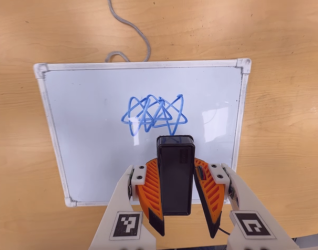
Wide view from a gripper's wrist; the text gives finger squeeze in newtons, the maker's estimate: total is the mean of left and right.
{"total": 6.7, "left": 5.9, "right": 7.6}